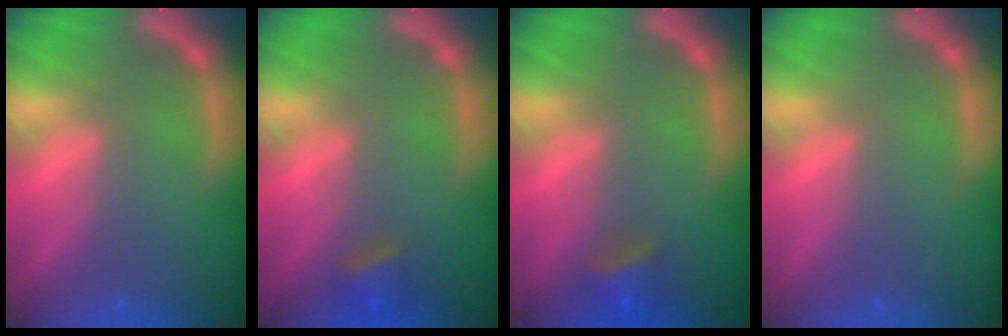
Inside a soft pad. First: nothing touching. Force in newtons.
{"total": 2.4}
{"total": 2.9}
{"total": 0.0}